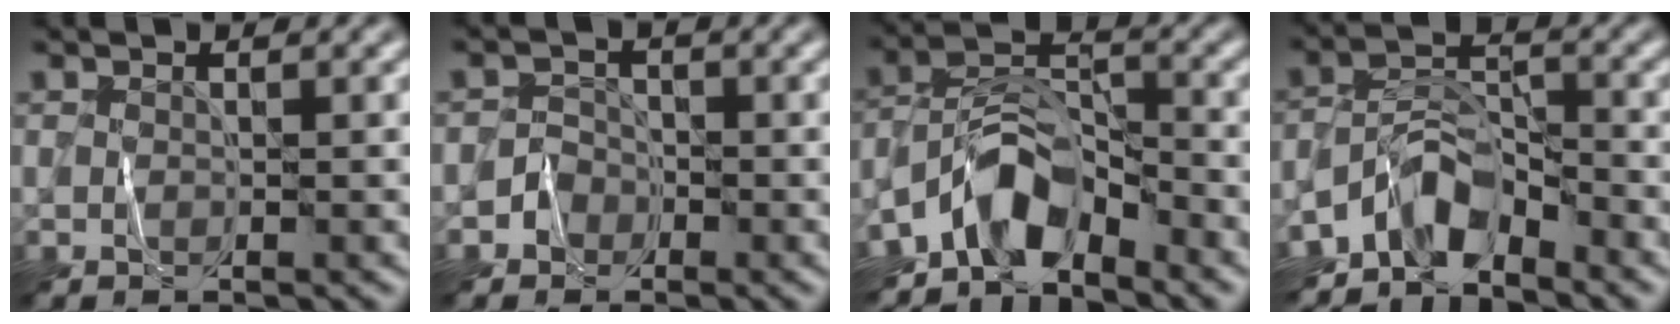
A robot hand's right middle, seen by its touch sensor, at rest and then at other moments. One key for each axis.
{"total": 1.4, "fx": -0.8, "fy": 1.1, "fz": -0.1, "tx": 0.014, "ty": 0.012, "tz": -0.017}
{"total": 5.9, "fx": -4.5, "fy": 2.5, "fz": 2.9, "tx": -0.039, "ty": 0.007, "tz": -0.094}
{"total": 5.2, "fx": -4.0, "fy": 2.1, "fz": 2.4, "tx": -0.032, "ty": 0.005, "tz": -0.084}